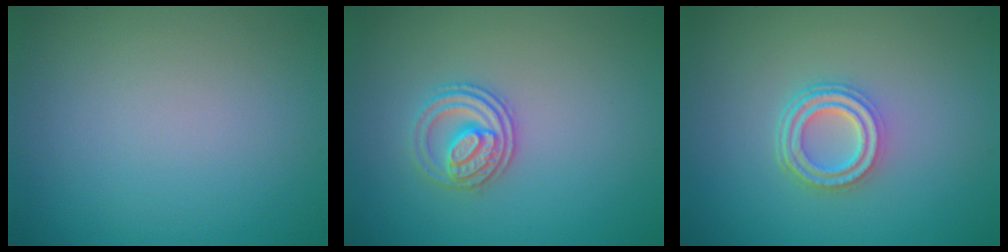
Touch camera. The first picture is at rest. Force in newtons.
{"total": 2.8, "press": 2.6, "slide": 1.1}
{"total": 3.9, "press": 3.0, "slide": 2.5}